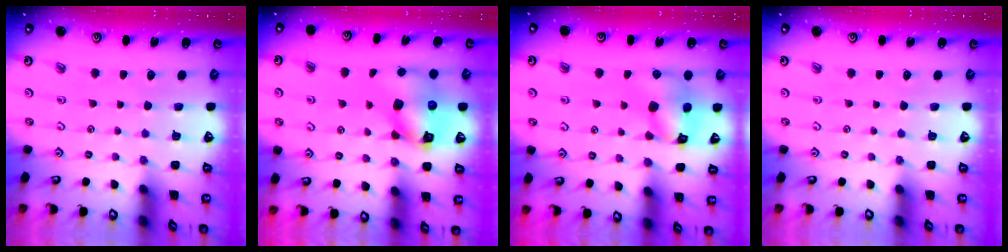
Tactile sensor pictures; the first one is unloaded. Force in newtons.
{"total": 12.5, "press": 12.3, "slide": 2.1}
{"total": 12.0, "press": 11.9, "slide": 1.6}
{"total": 0.0}